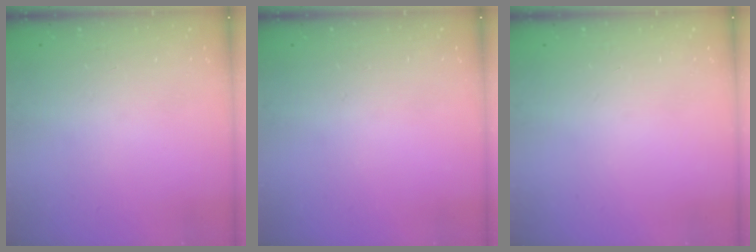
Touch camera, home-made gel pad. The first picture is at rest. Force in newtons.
{"total": 0.0}
{"total": 0.0}